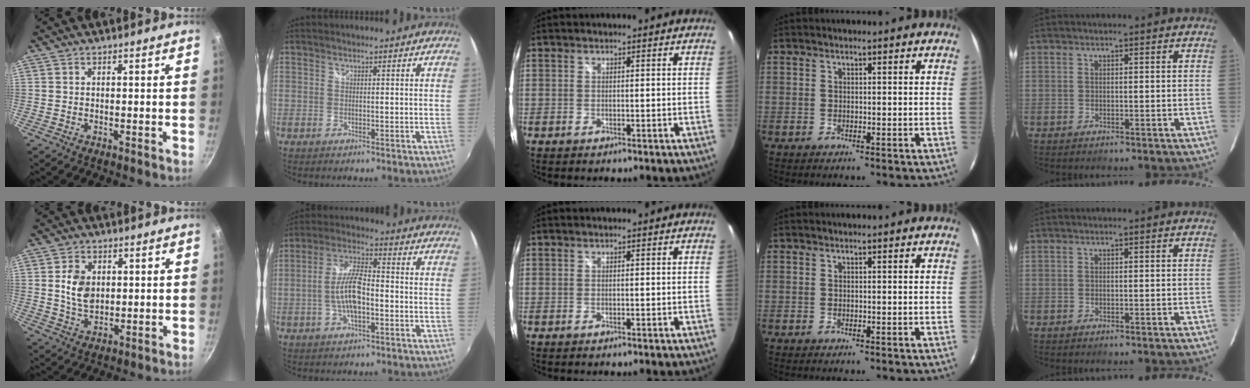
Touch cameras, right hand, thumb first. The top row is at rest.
{"thumb": {"total": 7.4, "force": [1.2, 5.2, 5.1], "torque": [-0.079, -0.009, 0.024]}, "index": {"total": 8.7, "force": [-2.2, 2.9, 7.9], "torque": [-0.159, 0.008, -0.041]}}